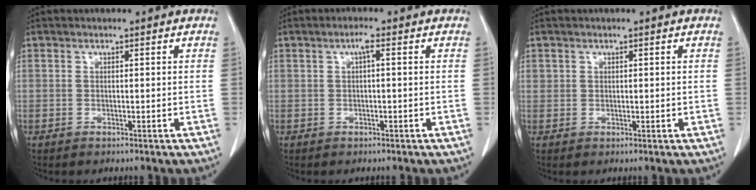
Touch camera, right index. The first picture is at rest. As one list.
[{"total": 1.6, "force": [0.4, 0.2, 1.5], "torque": [-0.028, 0.005, 0.006]}, {"total": 1.3, "force": [0.5, 1.1, 0.5], "torque": [-0.003, 0.006, 0.011]}]